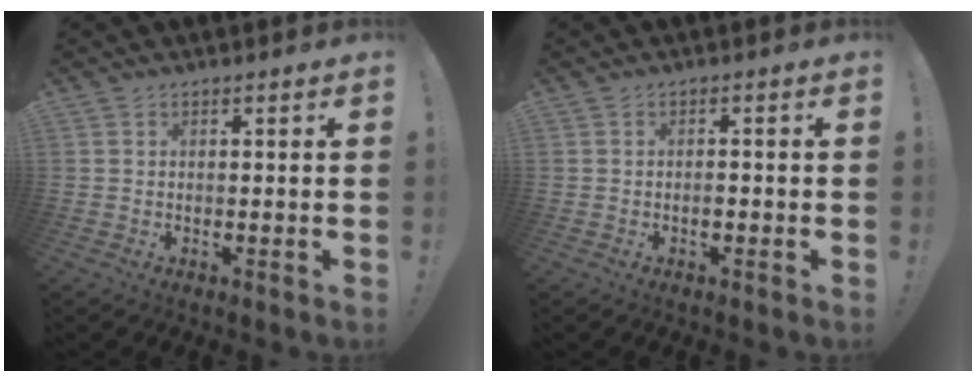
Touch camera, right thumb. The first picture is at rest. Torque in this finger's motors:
{"motor_torque": [0.35, -0.01, 0.10, -0.18, 0.02]}